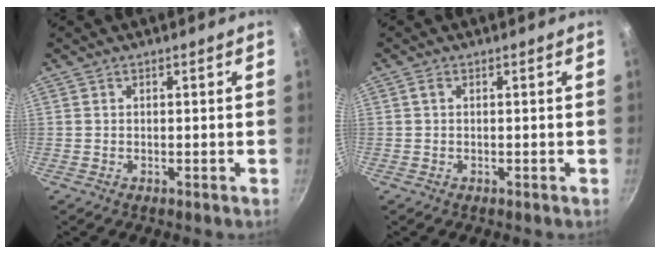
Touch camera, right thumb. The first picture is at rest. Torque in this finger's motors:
{"motor_torque": [0.64, 0.61, 0.68, 0.23, -0.01]}